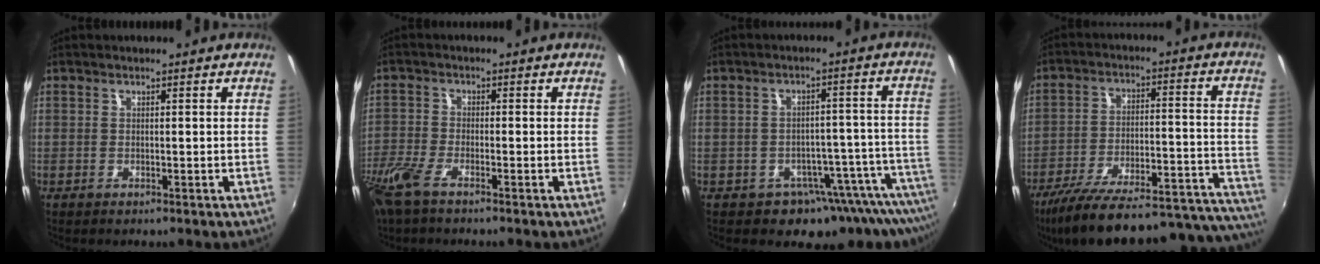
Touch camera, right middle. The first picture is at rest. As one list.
[{"total": 7.6, "force": [-5.5, 2.2, 4.7], "torque": [-0.123, -0.025, -0.114]}, {"total": 11.6, "force": [-9.5, 5.7, 3.6], "torque": [-0.048, 0.014, -0.106]}, {"total": 32.1, "force": [-27.9, 6.3, 14.5], "torque": [-0.205, -0.029, -0.375]}]